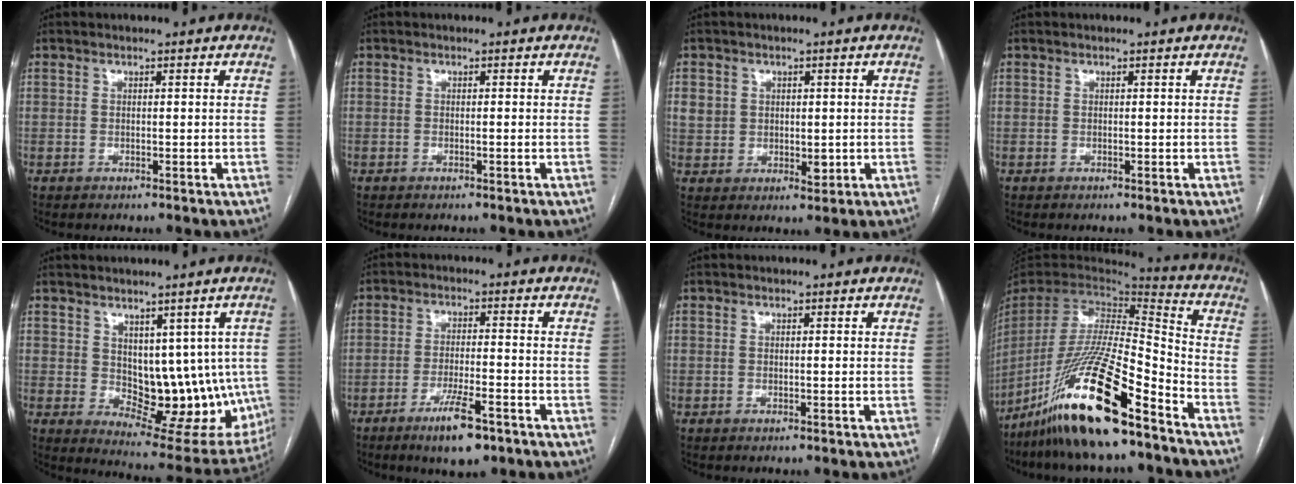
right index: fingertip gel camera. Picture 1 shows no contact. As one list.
[{"total": 0.0}, {"total": 5.4, "force": [0.8, 4.6, 2.7], "torque": [-0.037, 0.002, 0.024]}, {"total": 0.0}, {"total": 13.3, "force": [0.6, 7.7, 10.8], "torque": [-0.117, 0.003, 0.033]}, {"total": 7.5, "force": [-4.8, 1.3, 5.6], "torque": [-0.101, -0.009, -0.076]}, {"total": 0.0}, {"total": 23.7, "force": [-16.0, 2.6, 17.2], "torque": [-0.342, -0.046, -0.293]}]